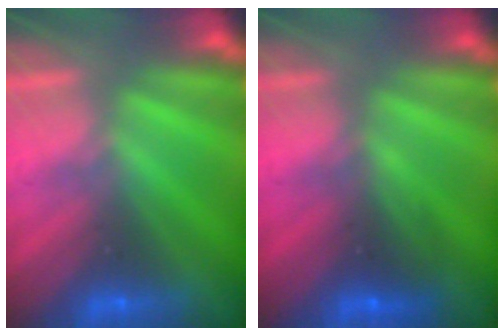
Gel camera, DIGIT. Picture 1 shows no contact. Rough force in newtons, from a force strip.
{"total": 2.6}